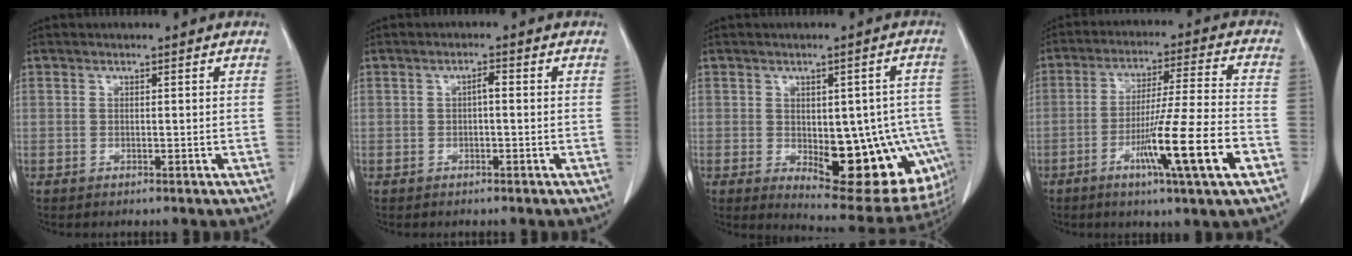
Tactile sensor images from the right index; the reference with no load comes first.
{"total": 1.4, "force": [0.0, 0.3, 1.3], "torque": [-0.023, 0.004, -0.001]}
{"total": 18.1, "force": [-4.4, 8.1, 15.6], "torque": [-0.137, 0.014, -0.031]}
{"total": 14.8, "force": [-6.0, -1.0, 13.5], "torque": [-0.233, -0.018, -0.104]}